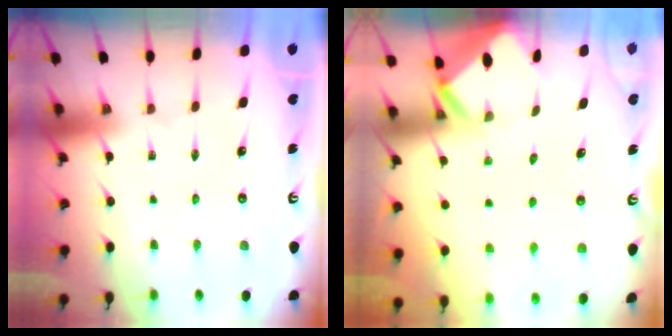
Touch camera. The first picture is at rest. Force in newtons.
{"total": 2.9, "press": 2.9, "slide": 0.2}